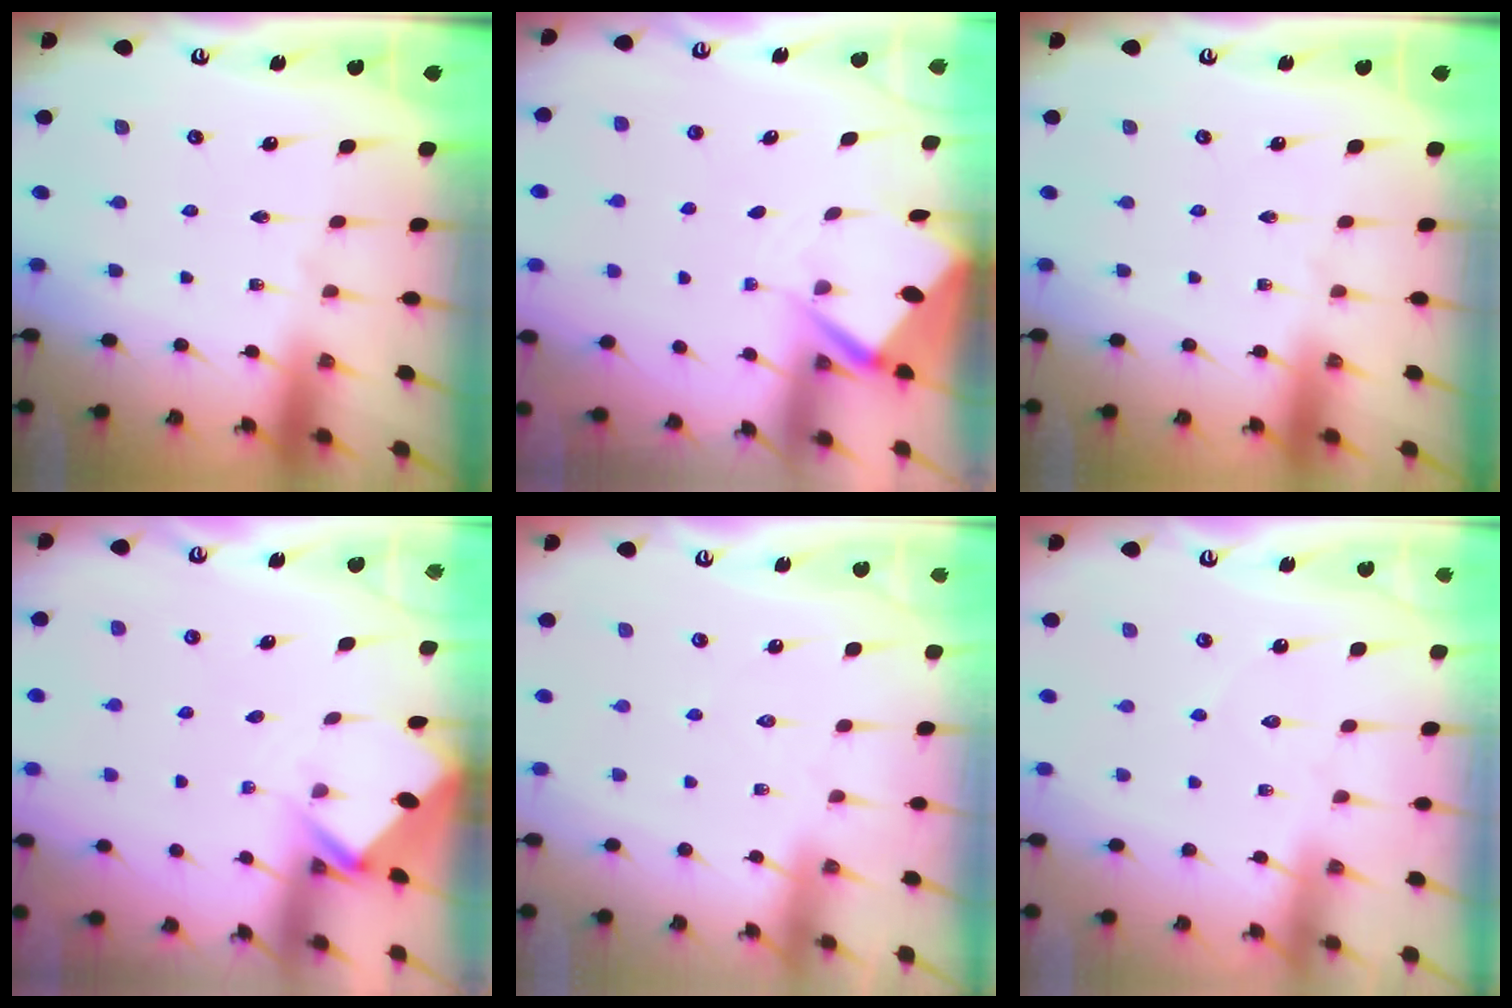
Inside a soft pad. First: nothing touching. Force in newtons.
{"total": 4.0, "press": 4.0, "slide": 0.1}
{"total": 0.0}
{"total": 2.8, "press": 2.8, "slide": 0.2}
{"total": 3.0, "press": 3.0, "slide": 0.3}
{"total": 3.9, "press": 3.8, "slide": 0.4}